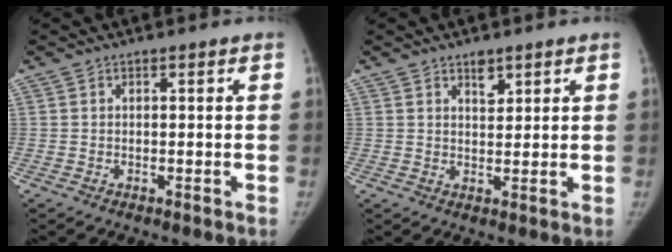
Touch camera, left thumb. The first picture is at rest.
{"total": 2.9, "force": [1.9, 1.6, 1.5], "torque": [-0.009, -0.013, 0.033]}